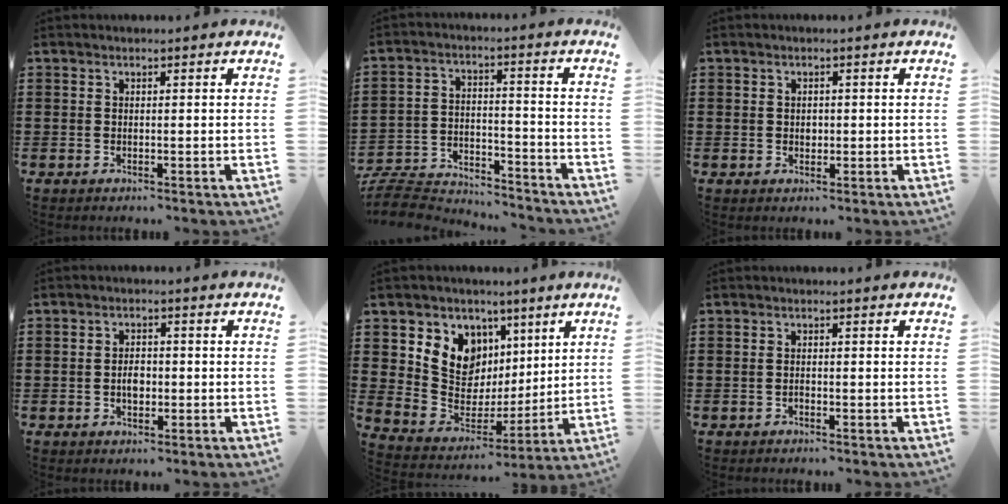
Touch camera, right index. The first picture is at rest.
{"total": 7.4, "force": [-7.2, 1.0, 1.5], "torque": [-0.041, 0.005, -0.144]}
{"total": 1.0, "force": [0.1, 0.9, 0.4], "torque": [-0.008, 0.006, 0.002]}
{"total": 2.4, "force": [-0.4, 1.6, 1.8], "torque": [-0.026, 0.001, -0.010]}
{"total": 9.3, "force": [4.4, 7.8, 2.4], "torque": [-0.085, -0.038, 0.085]}
{"total": 0.5, "force": [-0.5, 0.2, 0.2], "torque": [-0.004, -0.002, -0.008]}